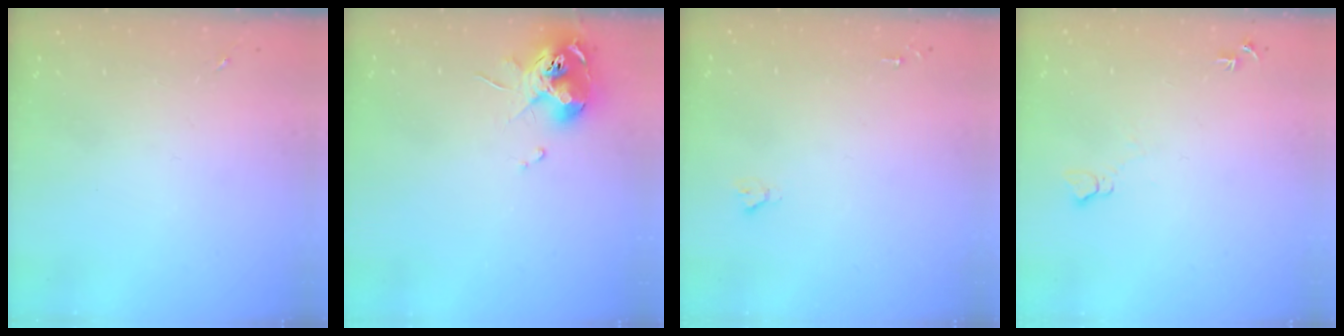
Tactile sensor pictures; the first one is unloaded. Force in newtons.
{"total": 10.7, "press": 10.6, "slide": 0.9}
{"total": 1.9, "press": 1.9, "slide": 0.2}
{"total": 5.7, "press": 5.7, "slide": 0.7}